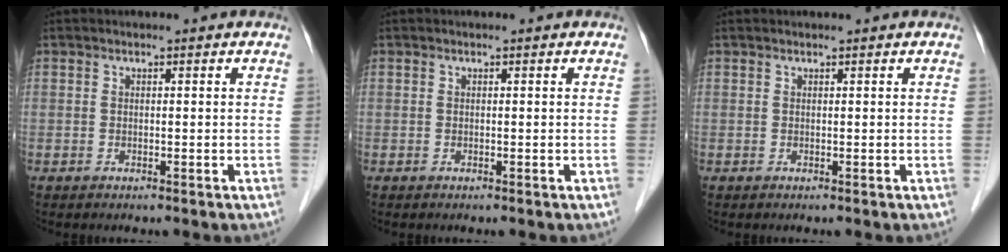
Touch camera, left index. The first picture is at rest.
{"total": 0.0}
{"total": 0.0}